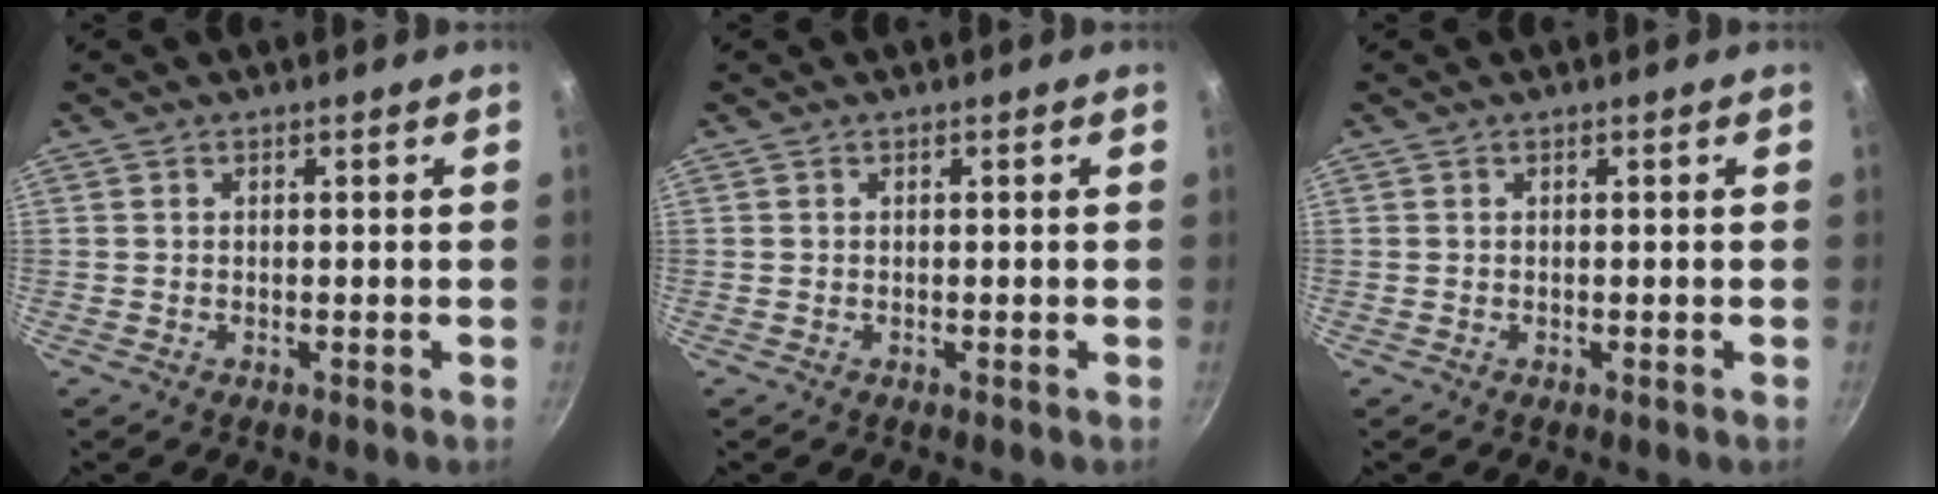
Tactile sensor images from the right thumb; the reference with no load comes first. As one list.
[{"total": 0.0}, {"total": 0.0}]